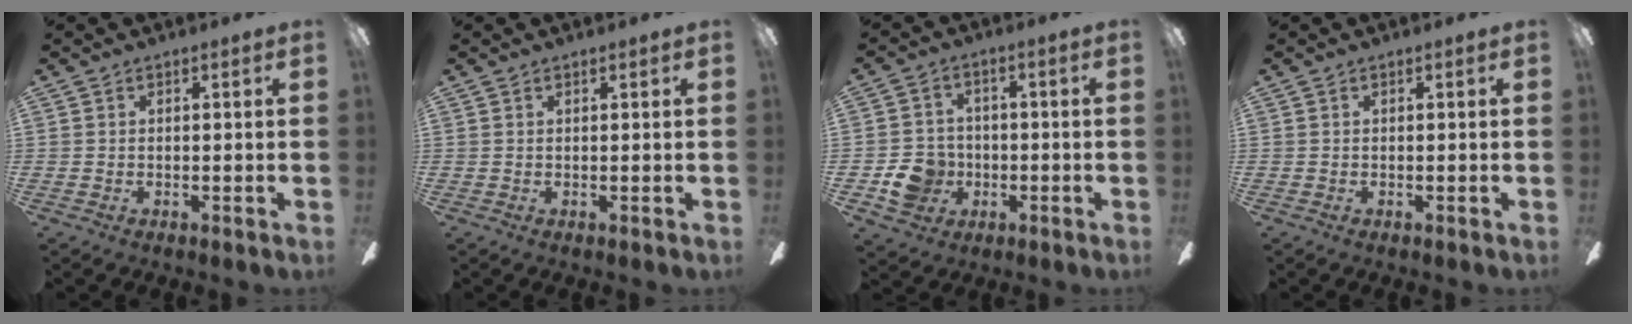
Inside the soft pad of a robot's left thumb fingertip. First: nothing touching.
{"total": 0.6, "force": [0.5, 0.2, 0.4], "torque": [-0.009, 0.001, 0.008]}
{"total": 8.6, "force": [-2.7, 7.6, 3.1], "torque": [-0.067, 0.020, -0.047]}
{"total": 0.0}